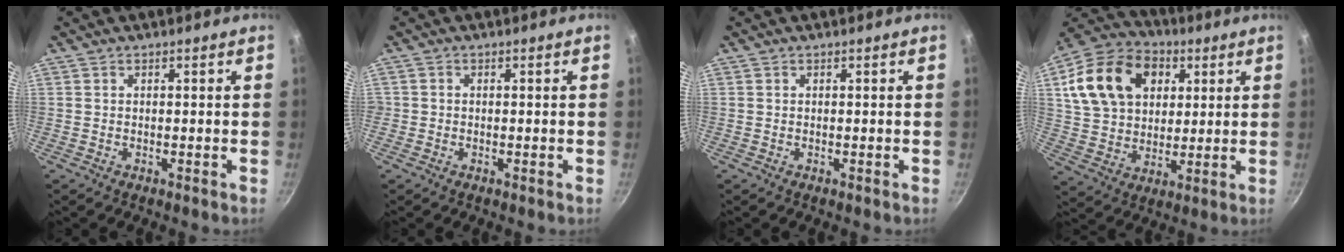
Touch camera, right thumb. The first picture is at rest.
{"total": 0.6, "force": [-0.1, 0.6, 0.2], "torque": [-0.002, 0.003, -0.002]}
{"total": 0.0}
{"total": 20.2, "force": [6.5, 14.7, 12.3], "torque": [-0.202, 0.008, 0.111]}